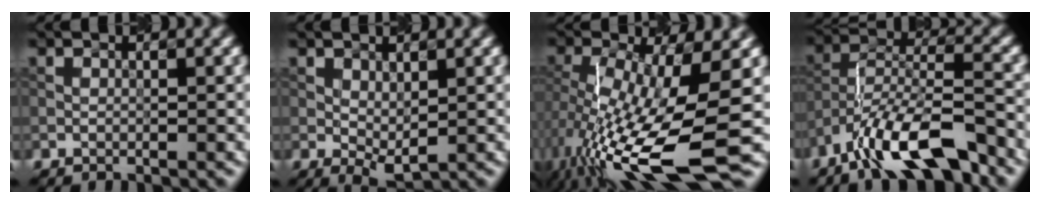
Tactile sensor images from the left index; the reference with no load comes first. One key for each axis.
{"total": 2.1, "fx": 0.6, "fy": 1.0, "fz": 1.7, "tx": -0.027, "ty": -0.003, "tz": 0.016}
{"total": 13.6, "fx": -4.4, "fy": 3.9, "fz": 12.3, "tx": -0.241, "ty": -0.018, "tz": -0.072}
{"total": 9.1, "fx": -6.6, "fy": 2.5, "fz": 5.7, "tx": -0.099, "ty": 0.005, "tz": -0.126}